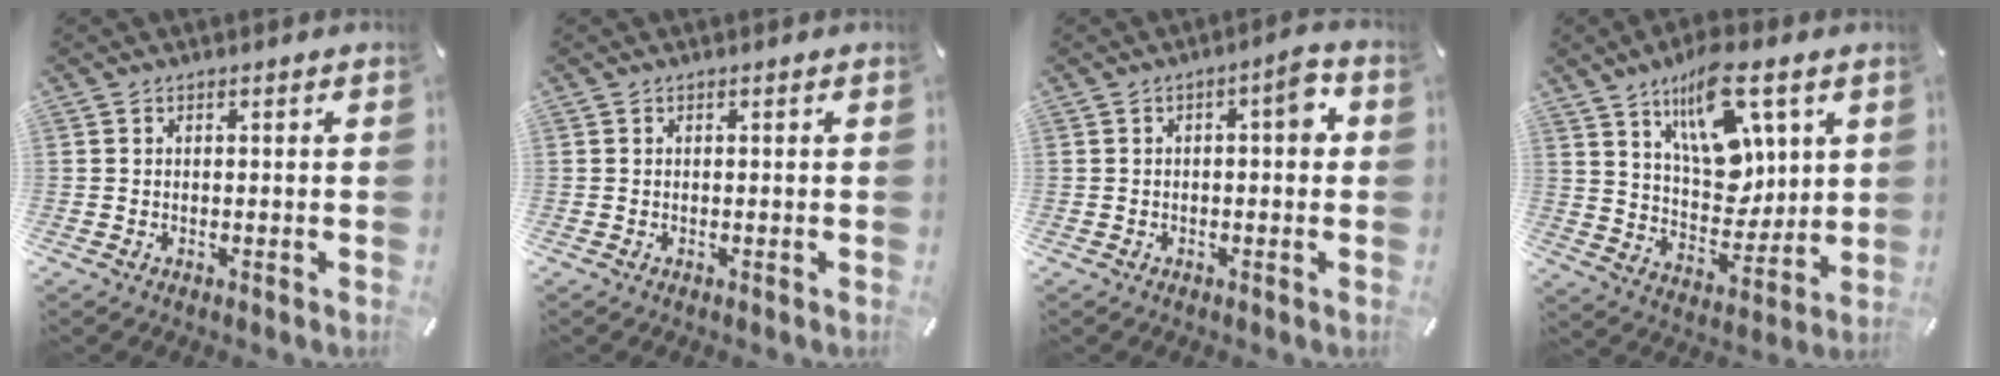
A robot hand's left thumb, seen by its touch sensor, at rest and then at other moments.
{"total": 0.0}
{"total": 5.9, "force": [0.5, 1.9, 5.5], "torque": [-0.072, 0.004, -0.002]}
{"total": 17.0, "force": [8.8, 9.4, 11.2], "torque": [-0.178, -0.040, 0.155]}